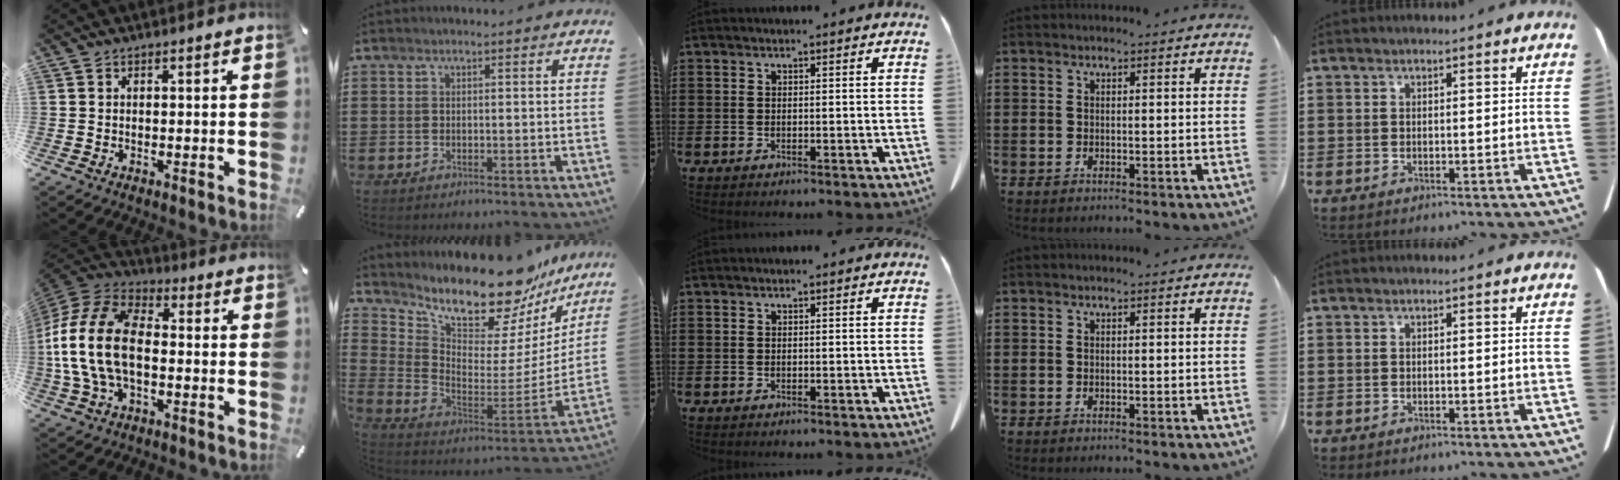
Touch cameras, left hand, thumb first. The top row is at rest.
{"thumb": {"total": 17.3, "force": [-2.5, 10.7, 13.3], "torque": [-0.289, 0.015, -0.049]}, "index": {"total": 13.4, "force": [11.9, 3.1, 5.3], "torque": [-0.106, -0.105, 0.198]}}